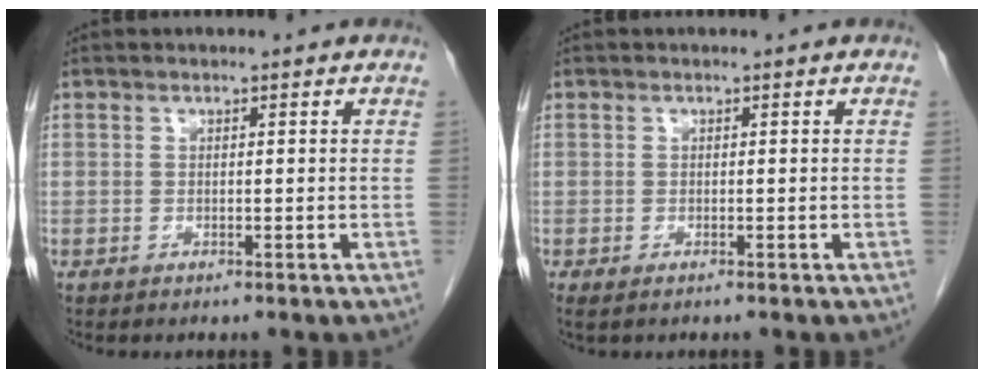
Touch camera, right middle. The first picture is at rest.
{"total": 0.9, "force": [-0.6, 0.2, 0.6], "torque": [-0.005, -0.002, -0.009]}